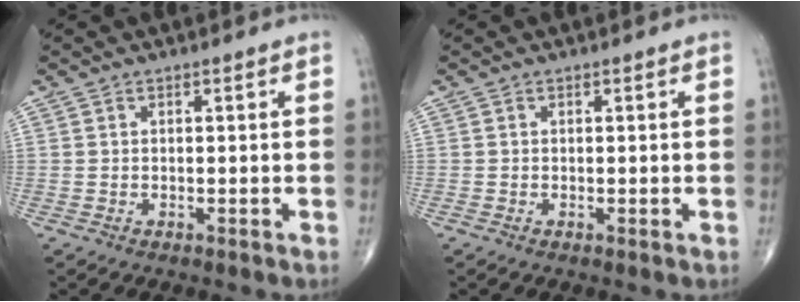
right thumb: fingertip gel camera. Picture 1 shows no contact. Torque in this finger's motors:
{"motor_torque": [0.35, -0.20, -0.15, -0.14, 0.01]}